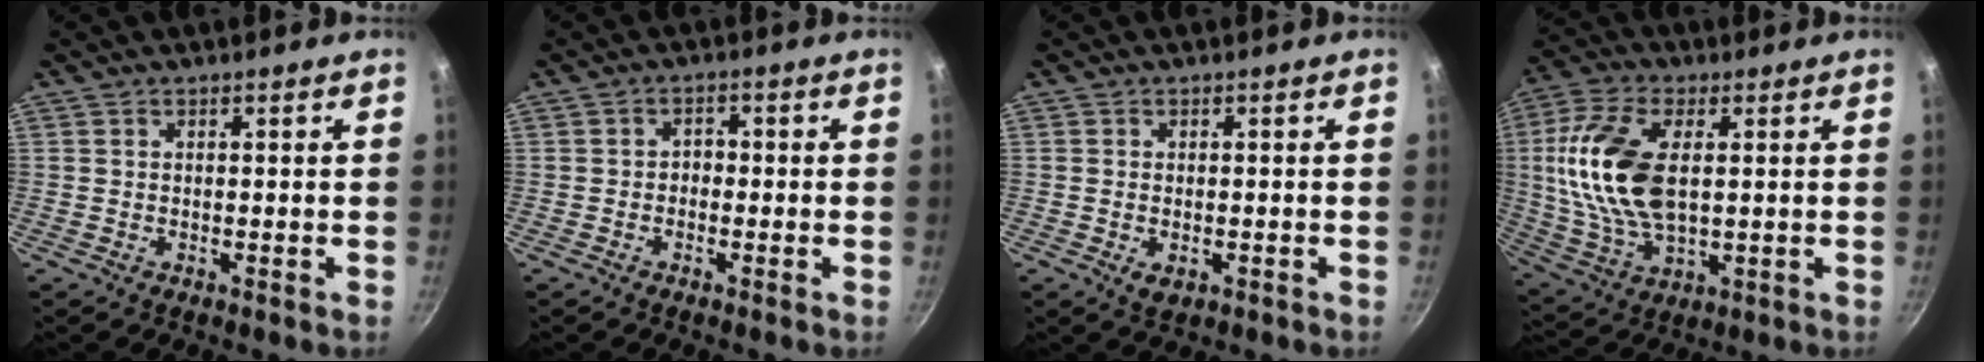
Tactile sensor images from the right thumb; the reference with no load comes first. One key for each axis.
{"total": 2.1, "fx": -0.6, "fy": 1.7, "fz": 1.1, "tx": 0.000, "ty": 0.011, "tz": -0.019}
{"total": 2.1, "fx": -0.7, "fy": 1.2, "fz": 1.6, "tx": -0.027, "ty": 0.003, "tz": -0.005}
{"total": 17.9, "fx": 2.2, "fy": 9.4, "fz": 15.1, "tx": -0.317, "ty": -0.004, "tz": 0.043}